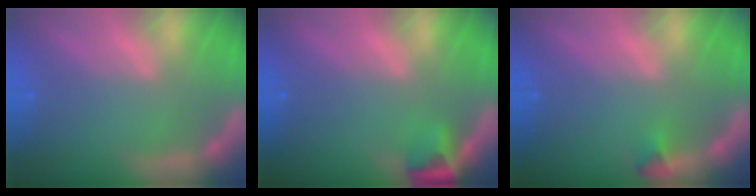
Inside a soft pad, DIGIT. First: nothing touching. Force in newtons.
{"total": 2.4}
{"total": 0.9}